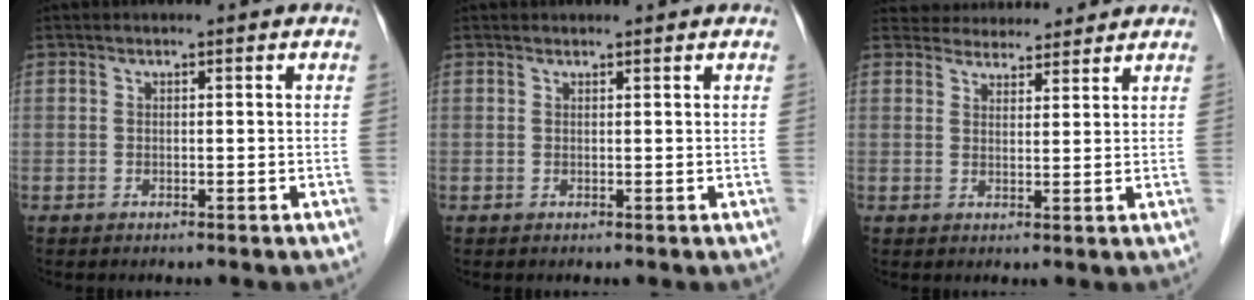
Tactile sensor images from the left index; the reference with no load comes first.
{"total": 0.6, "force": [0.6, 0.1, -0.1], "torque": [-0.004, 0.006, 0.011]}
{"total": 7.1, "force": [6.9, 1.8, 0.7], "torque": [-0.003, 0.020, 0.094]}